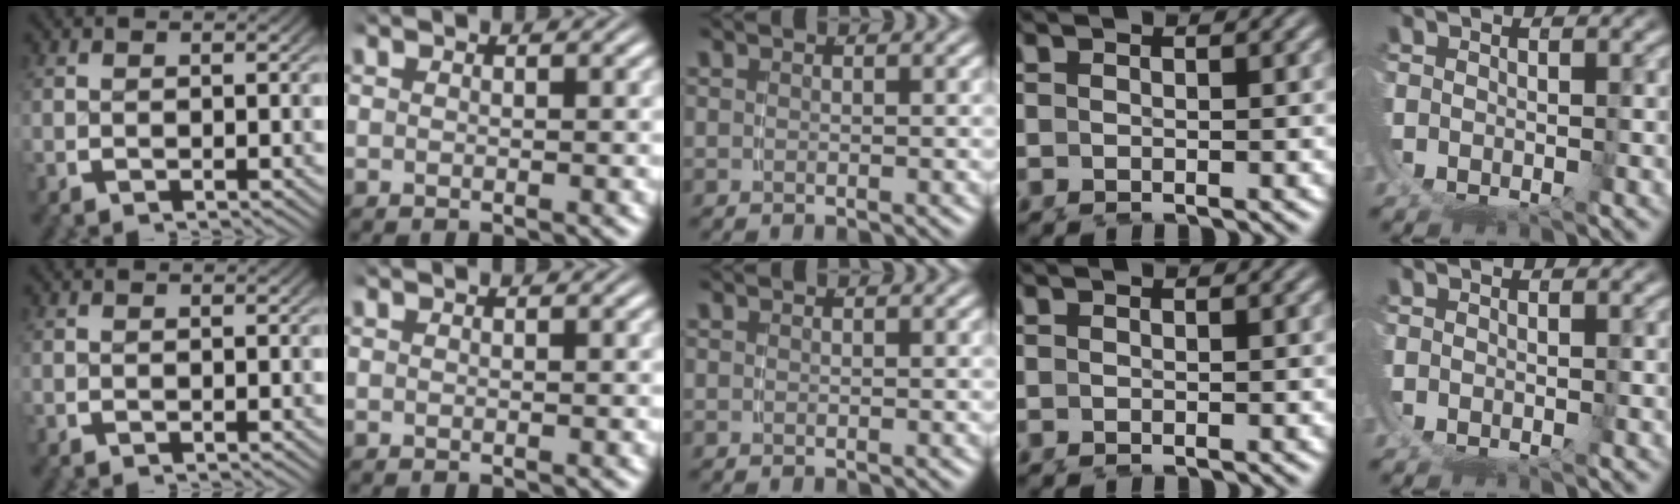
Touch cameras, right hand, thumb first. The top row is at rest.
{}